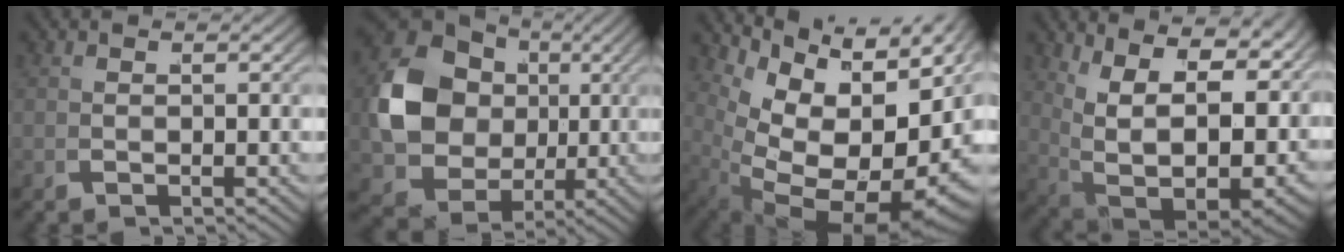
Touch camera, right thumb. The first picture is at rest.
{"total": 13.0, "force": [1.2, 10.4, 7.8], "torque": [-0.202, -0.046, 0.040]}
{"total": 18.1, "force": [0.2, 11.3, 14.2], "torque": [-0.248, -0.041, 0.033]}
{"total": 16.0, "force": [1.0, 10.8, 11.8], "torque": [-0.244, -0.059, 0.047]}